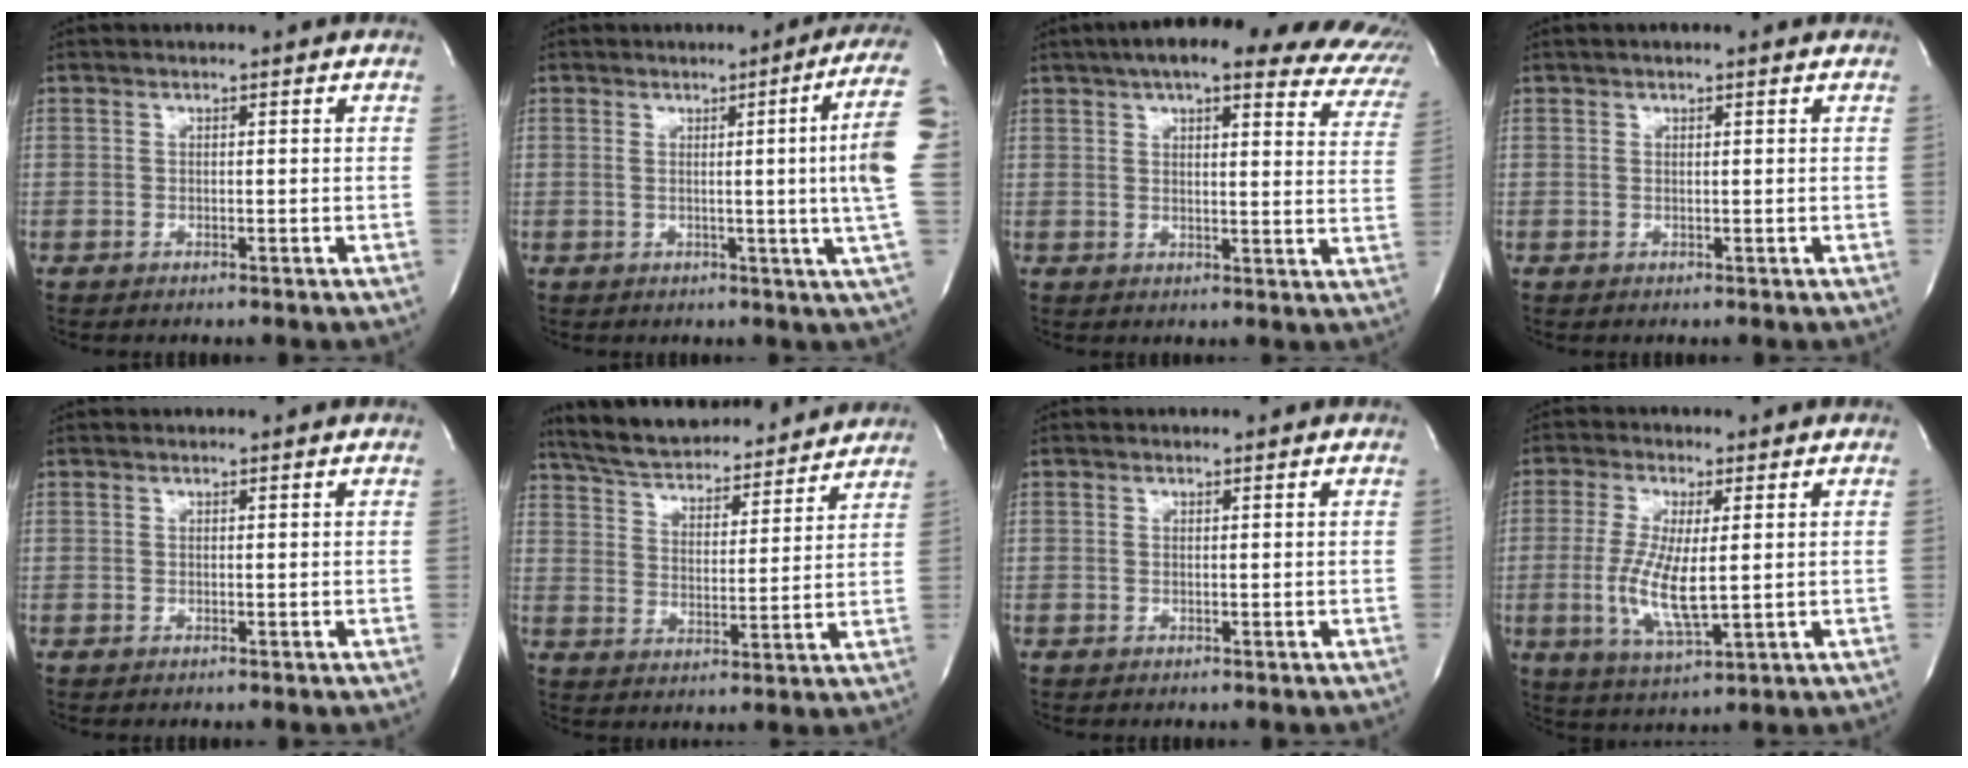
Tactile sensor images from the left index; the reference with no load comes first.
{"total": 10.5, "force": [1.3, -2.8, 10.0], "torque": [-0.106, -0.008, 0.009]}
{"total": 26.6, "force": [21.6, 5.8, 14.3], "torque": [-0.178, -0.012, 0.237]}
{"total": 1.3, "force": [0.8, 0.1, 1.0], "torque": [-0.024, 0.011, 0.011]}
{"total": 0.0}
{"total": 19.5, "force": [18.0, 4.2, 6.4], "torque": [-0.108, 0.020, 0.265]}
{"total": 0.0}
{"total": 8.9, "force": [-0.3, 1.9, 8.7], "torque": [-0.187, -0.016, -0.003]}